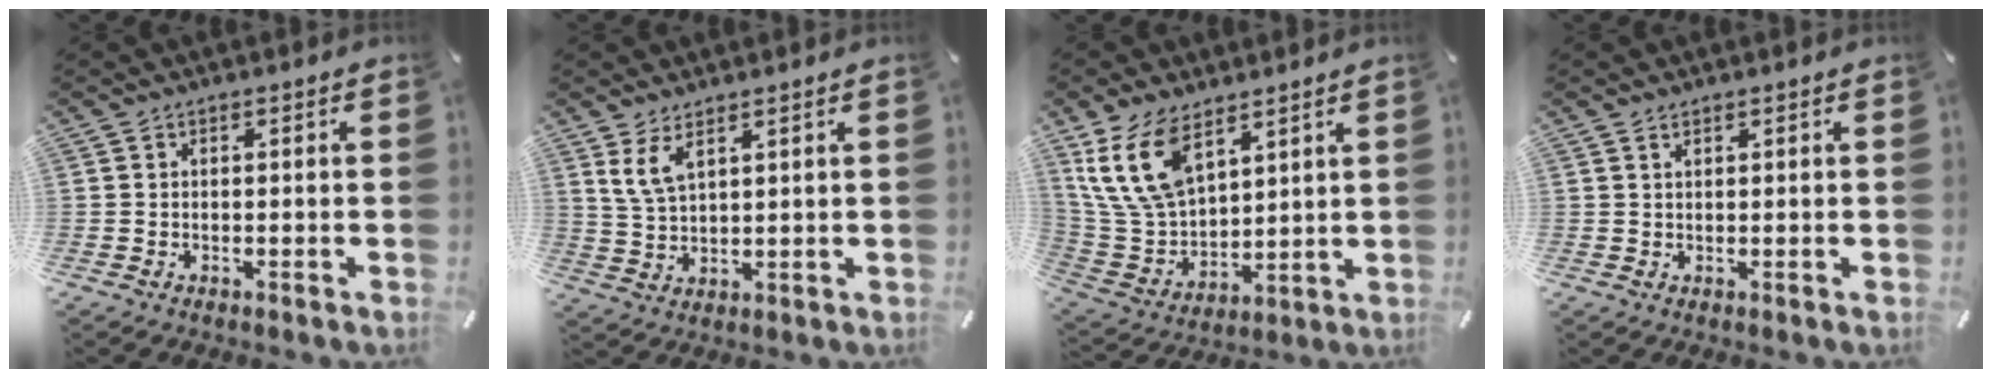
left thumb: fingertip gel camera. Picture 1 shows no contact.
{"total": 5.6, "force": [3.6, 2.2, 3.7], "torque": [-0.087, -0.010, 0.064]}
{"total": 14.7, "force": [8.6, 8.5, 8.3], "torque": [-0.218, -0.031, 0.162]}
{"total": 0.7, "force": [0.5, 0.2, 0.4], "torque": [-0.009, -0.001, 0.010]}